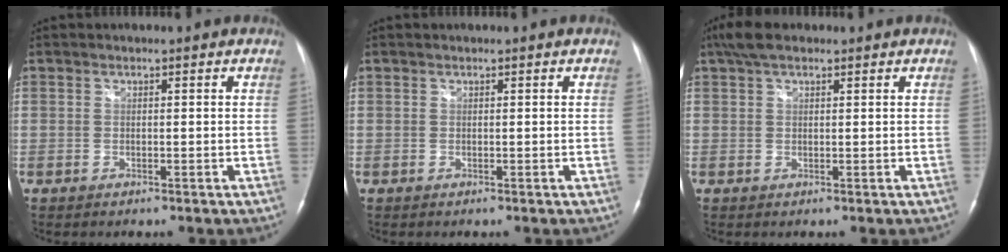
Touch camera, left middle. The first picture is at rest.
{"total": 0.0}
{"total": 4.2, "force": [3.0, 1.6, 2.5], "torque": [-0.058, 0.023, 0.059]}